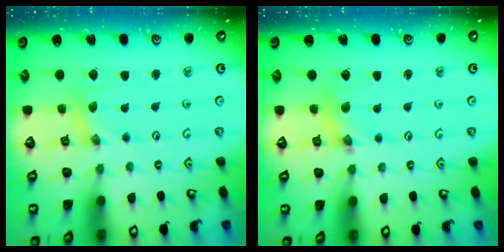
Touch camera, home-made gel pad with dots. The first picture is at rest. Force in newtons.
{"total": 4.4, "press": 4.4, "slide": 0.5}